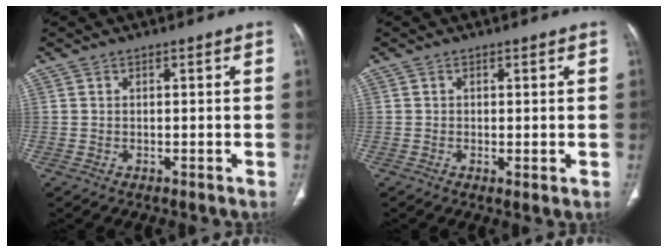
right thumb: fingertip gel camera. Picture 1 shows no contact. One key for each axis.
{"total": 1.0, "fx": -0.2, "fy": 0.3, "fz": 1.0, "tx": -0.019, "ty": -0.006, "tz": -0.004}